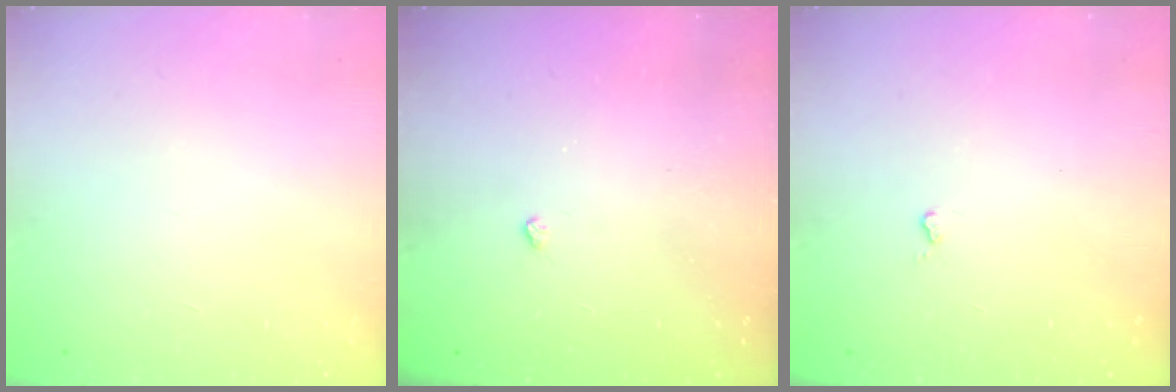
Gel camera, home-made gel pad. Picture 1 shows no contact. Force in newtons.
{"total": 3.0, "press": 2.9, "slide": 0.4}
{"total": 2.7, "press": 2.6, "slide": 0.4}